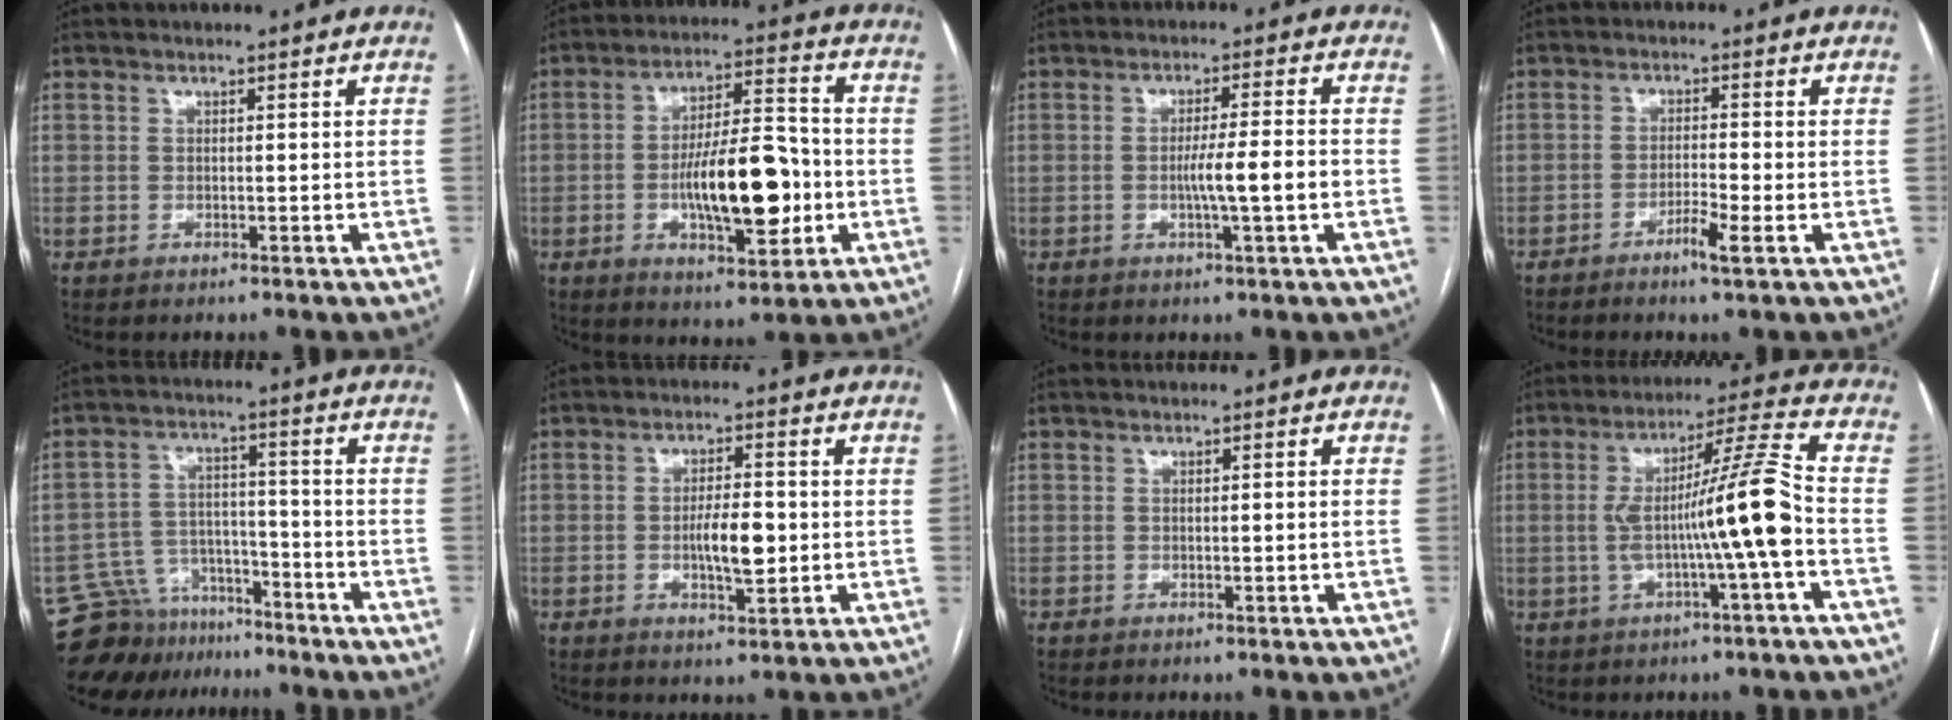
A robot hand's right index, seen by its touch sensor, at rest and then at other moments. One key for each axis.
{"total": 14.4, "fx": -2.7, "fy": 4.3, "fz": 13.4, "tx": -0.223, "ty": 0.012, "tz": -0.039}
{"total": 5.9, "fx": -1.3, "fy": -0.4, "fz": 5.7, "tx": -0.094, "ty": -0.002, "tz": -0.021}
{"total": 3.5, "fx": -1.9, "fy": -0.3, "fz": 2.9, "tx": -0.054, "ty": -0.005, "tz": -0.036}
{"total": 9.5, "fx": -8.2, "fy": 4.7, "fz": 0.3, "tx": -0.005, "ty": 0.037, "tz": -0.137}
{"total": 5.9, "fx": -0.7, "fy": 1.6, "fz": 5.7, "tx": -0.100, "ty": -0.002, "tz": -0.009}
{"total": 1.1, "fx": -0.1, "fy": -0.2, "fz": 1.1, "tx": -0.016, "ty": 0.002, "tz": 0.001}
{"total": 12.1, "fx": -2.0, "fy": -1.1, "fz": 11.9, "tx": -0.206, "ty": 0.018, "tz": -0.035}